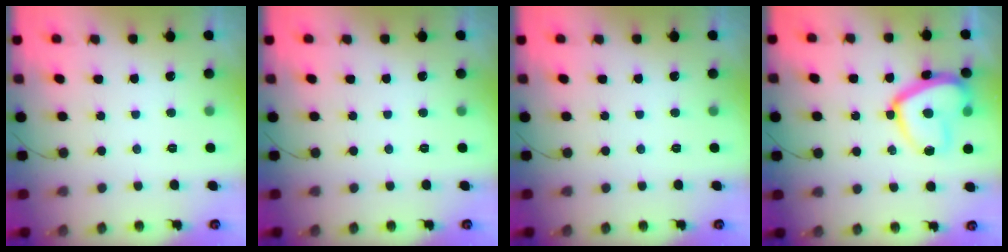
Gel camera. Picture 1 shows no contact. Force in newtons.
{"total": 0.0}
{"total": 0.0}
{"total": 15.2, "press": 15.1, "slide": 1.5}